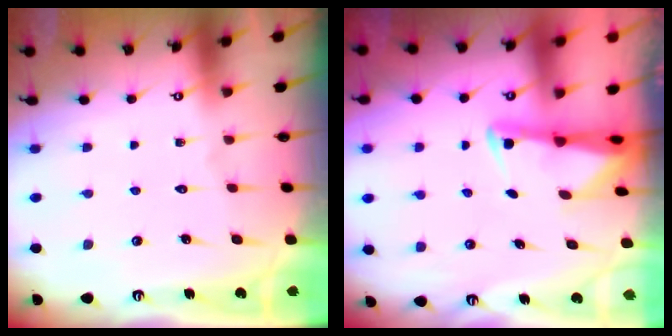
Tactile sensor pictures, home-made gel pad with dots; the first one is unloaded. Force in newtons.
{"total": 2.4, "press": 2.3, "slide": 0.4}